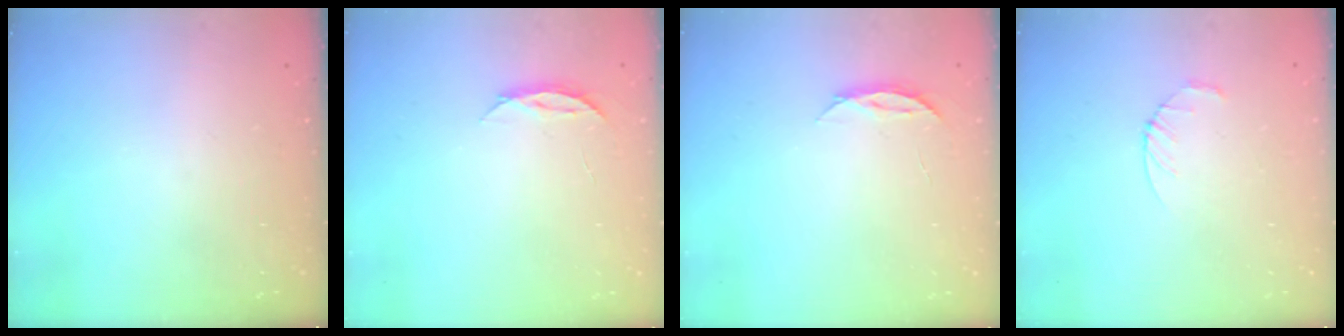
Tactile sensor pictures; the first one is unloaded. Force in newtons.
{"total": 3.7, "press": 3.6, "slide": 0.4}
{"total": 3.7, "press": 3.6, "slide": 0.4}
{"total": 3.2, "press": 3.1, "slide": 0.4}